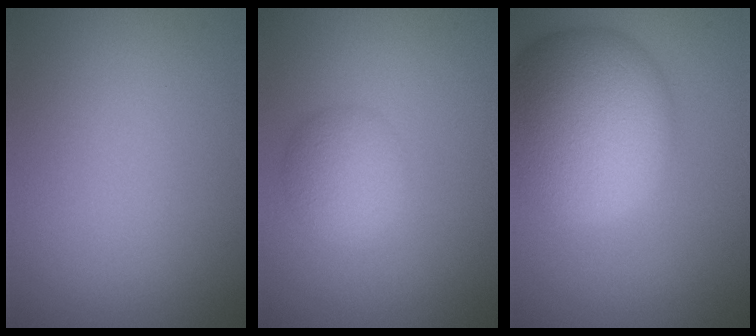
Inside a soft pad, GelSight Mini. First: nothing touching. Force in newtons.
{"total": 3.1, "press": 3.1, "slide": 0.1}
{"total": 12.6, "press": 12.5, "slide": 1.0}